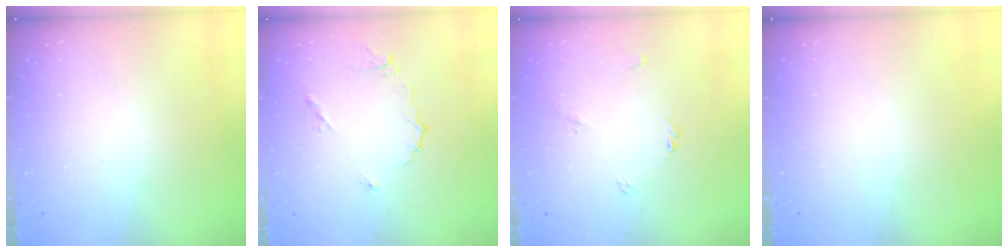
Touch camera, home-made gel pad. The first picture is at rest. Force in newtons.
{"total": 6.4, "press": 6.3, "slide": 0.6}
{"total": 2.4, "press": 2.4, "slide": 0.5}
{"total": 0.0}